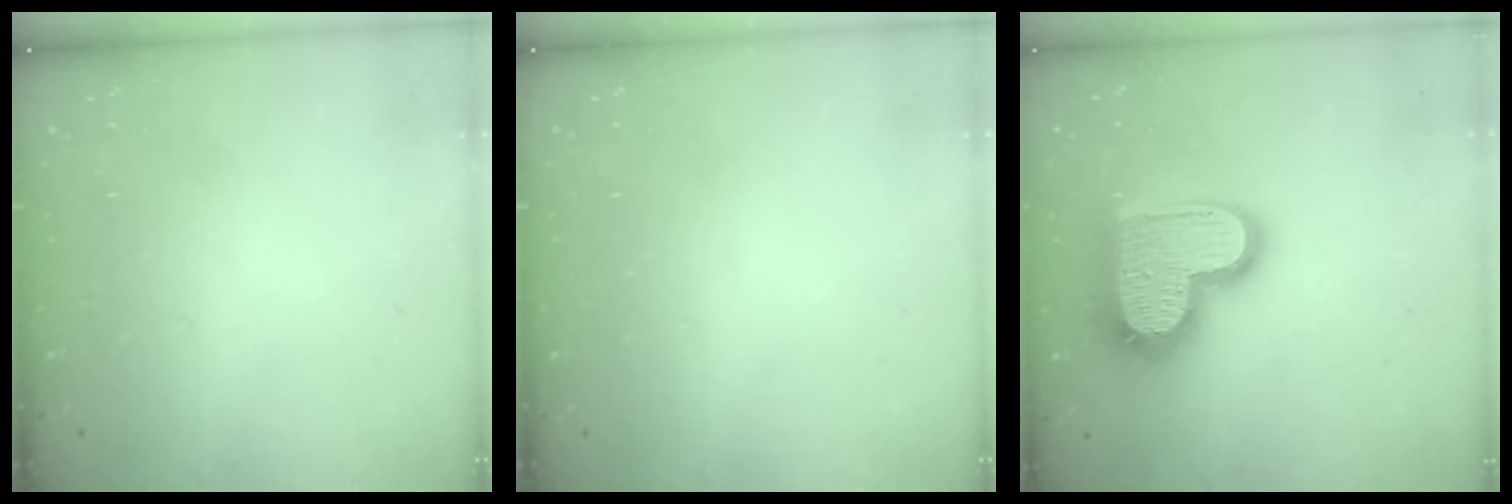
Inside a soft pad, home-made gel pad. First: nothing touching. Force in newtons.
{"total": 0.0}
{"total": 20.1, "press": 20.1, "slide": 1.5}